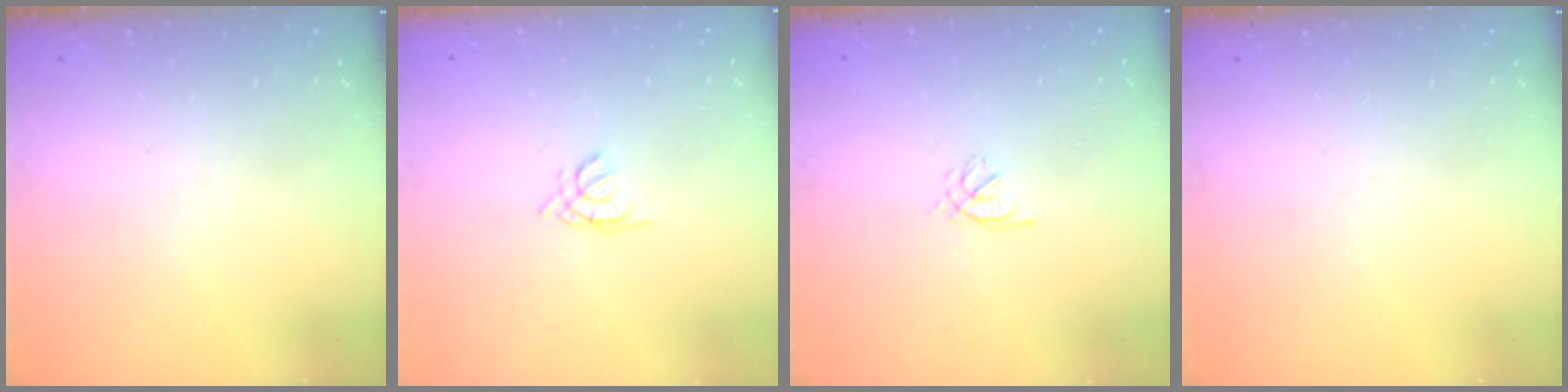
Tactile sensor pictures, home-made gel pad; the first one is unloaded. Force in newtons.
{"total": 1.3, "press": 1.2, "slide": 0.4}
{"total": 0.9, "press": 0.8, "slide": 0.4}
{"total": 0.0}